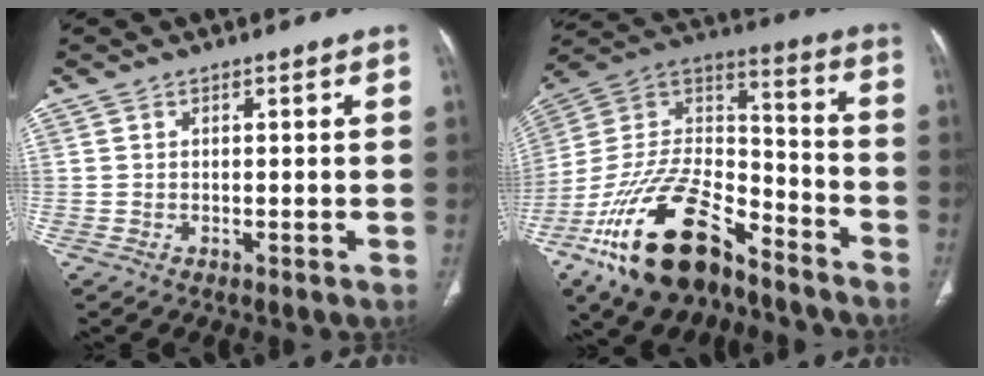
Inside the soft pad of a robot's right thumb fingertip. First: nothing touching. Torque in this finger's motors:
{"motor_torque": [3.05, 1.32, 1.78, -0.99, 0.74]}